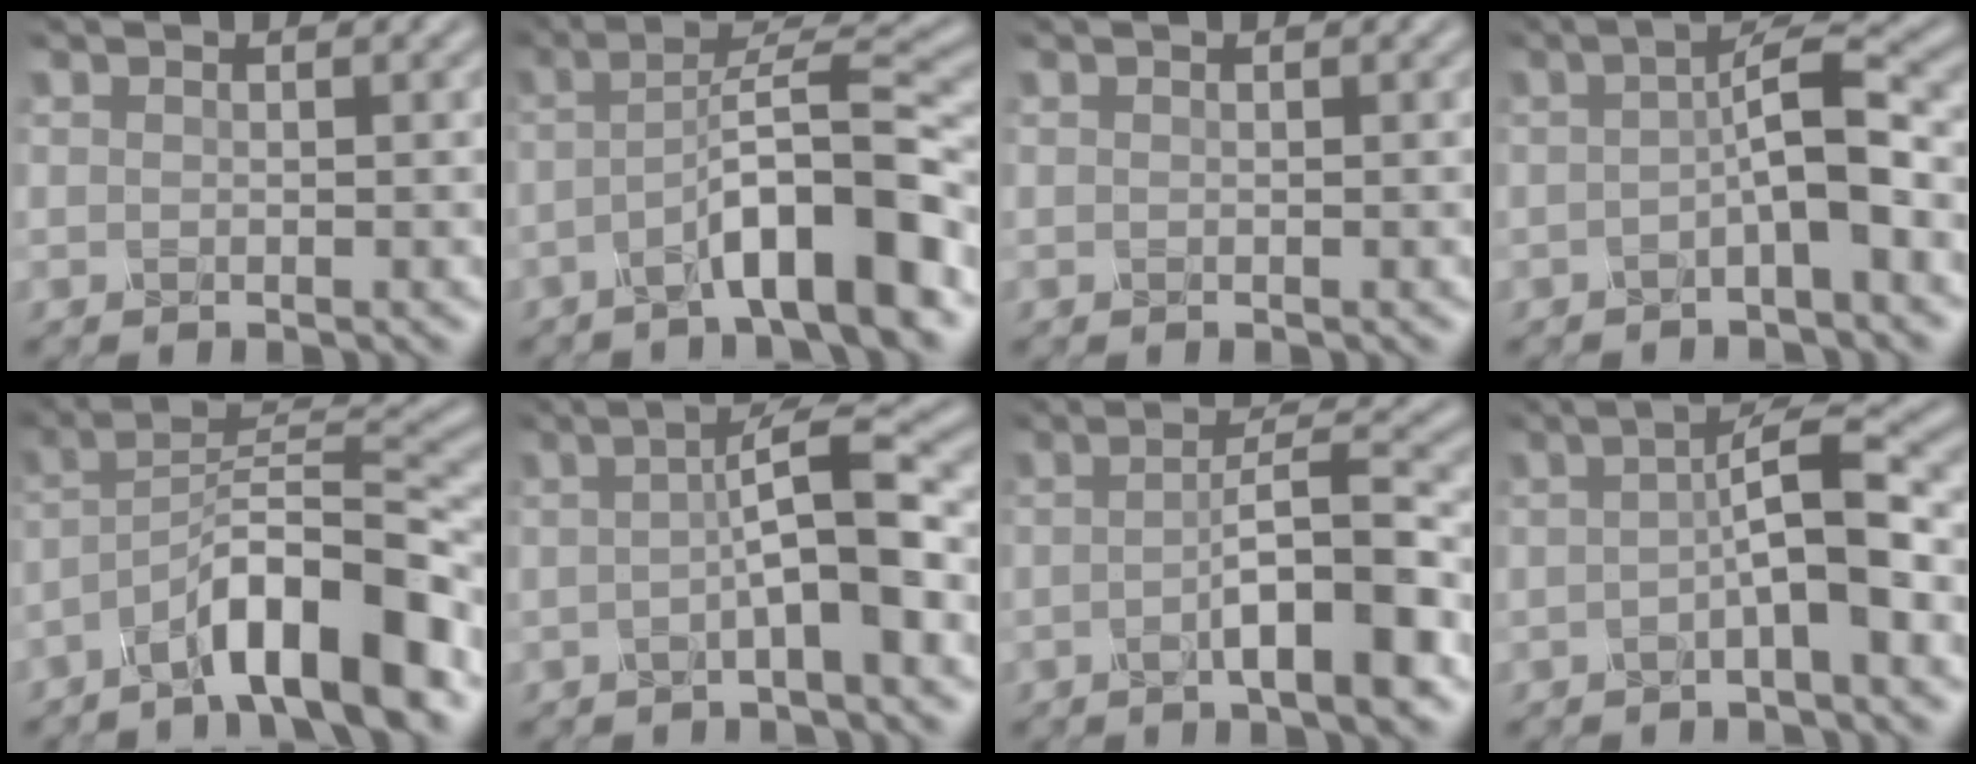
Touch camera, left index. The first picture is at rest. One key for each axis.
{"total": 8.0, "fx": -3.6, "fy": 1.2, "fz": 7.0, "tx": -0.102, "ty": 0.023, "tz": -0.068}
{"total": 0.0}
{"total": 4.2, "fx": -0.8, "fy": 0.7, "fz": 4.0, "tx": -0.068, "ty": 0.017, "tz": -0.022}
{"total": 9.1, "fx": -5.8, "fy": 1.8, "fz": 6.8, "tx": -0.108, "ty": 0.022, "tz": -0.102}
{"total": 5.3, "fx": -0.6, "fy": 0.8, "fz": 5.2, "tx": -0.083, "ty": 0.017, "tz": -0.017}
{"total": 6.3, "fx": -2.0, "fy": 1.2, "fz": 5.9, "tx": -0.088, "ty": 0.011, "tz": -0.038}
{"total": 4.8, "fx": -0.8, "fy": 0.8, "fz": 4.7, "tx": -0.079, "ty": 0.017, "tz": -0.021}